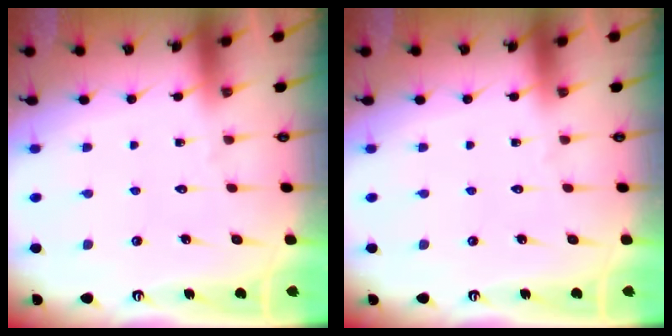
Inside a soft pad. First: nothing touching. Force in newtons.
{"total": 0.0}